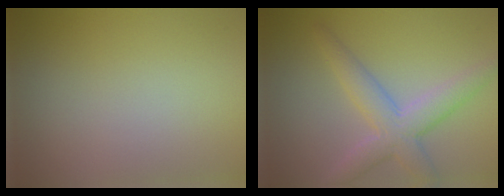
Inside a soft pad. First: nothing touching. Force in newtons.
{"total": 4.5, "press": 4.5, "slide": 0.4}